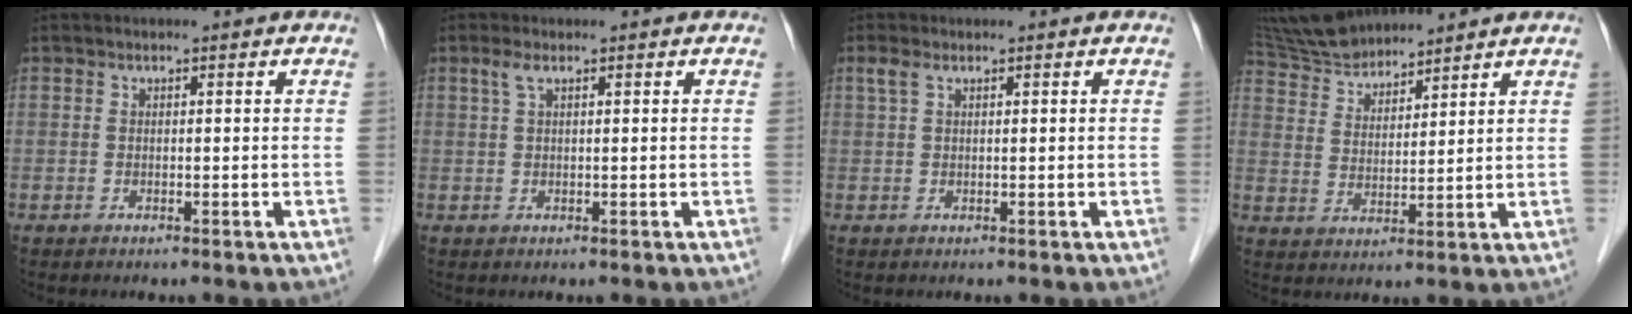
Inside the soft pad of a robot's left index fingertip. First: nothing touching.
{"total": 1.5, "force": [0.7, 0.4, 1.2], "torque": [-0.032, 0.014, 0.015]}
{"total": 1.4, "force": [0.8, 0.6, 1.0], "torque": [-0.029, 0.017, 0.016]}
{"total": 7.7, "force": [7.4, 1.3, 1.5], "torque": [-0.044, 0.022, 0.149]}